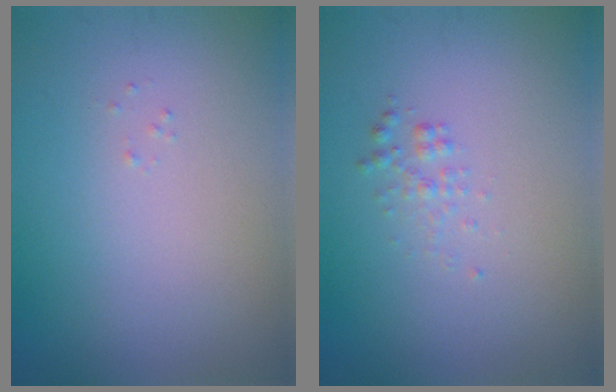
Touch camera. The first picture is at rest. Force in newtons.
{"total": 1.0, "press": 1.0, "slide": 0.0}